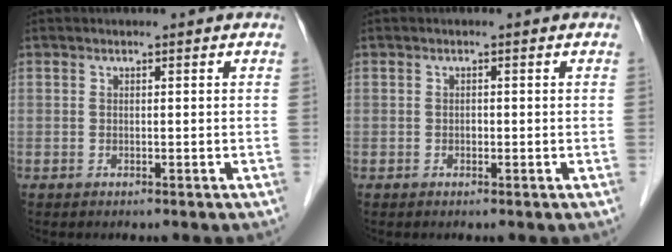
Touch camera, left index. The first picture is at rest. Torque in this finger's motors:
{"motor_torque": [0.06, -0.03, 0.00, 0.01]}